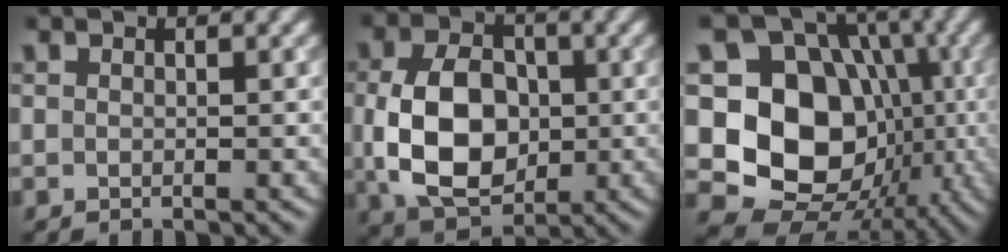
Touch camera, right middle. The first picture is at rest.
{"total": 8.8, "force": [-0.5, 6.1, 6.3], "torque": [-0.132, -0.007, -0.012]}
{"total": 14.5, "force": [-1.9, 11.6, 8.6], "torque": [-0.145, -0.010, -0.034]}